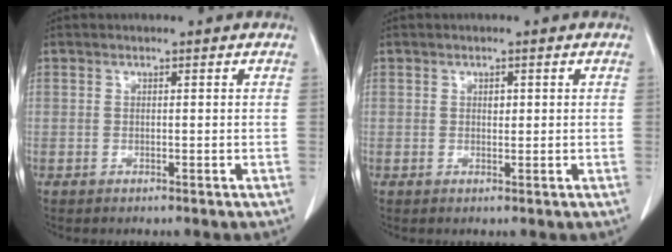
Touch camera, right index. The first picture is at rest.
{"total": 0.9, "force": [0.2, 0.6, 0.6], "torque": [-0.008, 0.000, 0.004]}